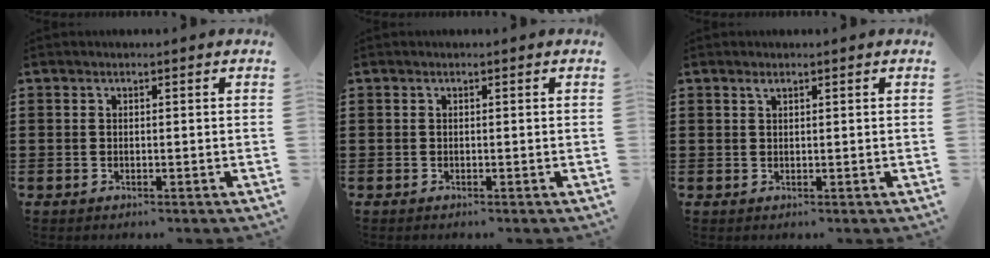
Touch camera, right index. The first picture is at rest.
{"total": 0.0}
{"total": 0.9, "force": [0.5, 0.3, 0.6], "torque": [-0.014, 0.002, 0.010]}